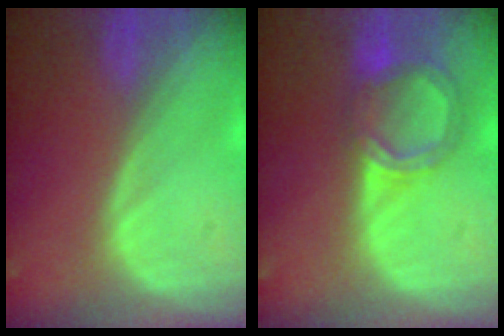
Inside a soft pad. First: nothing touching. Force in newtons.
{"total": 6.4, "press": 5.7, "slide": 3.0}